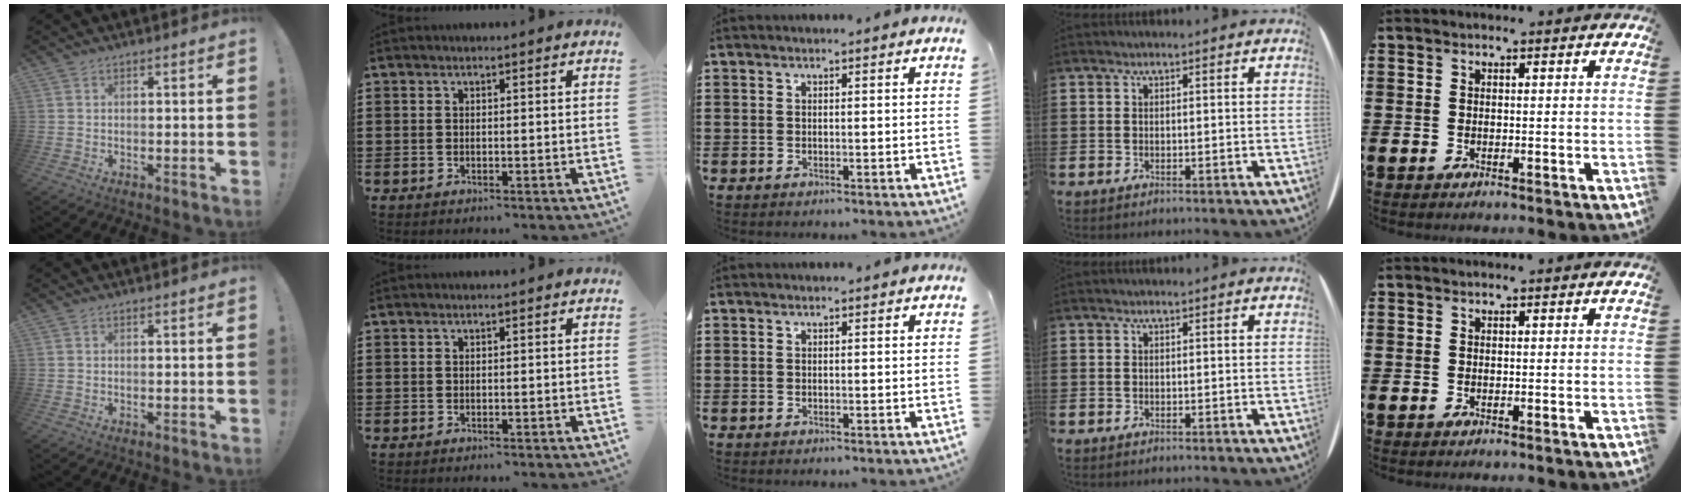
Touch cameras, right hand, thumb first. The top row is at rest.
{}